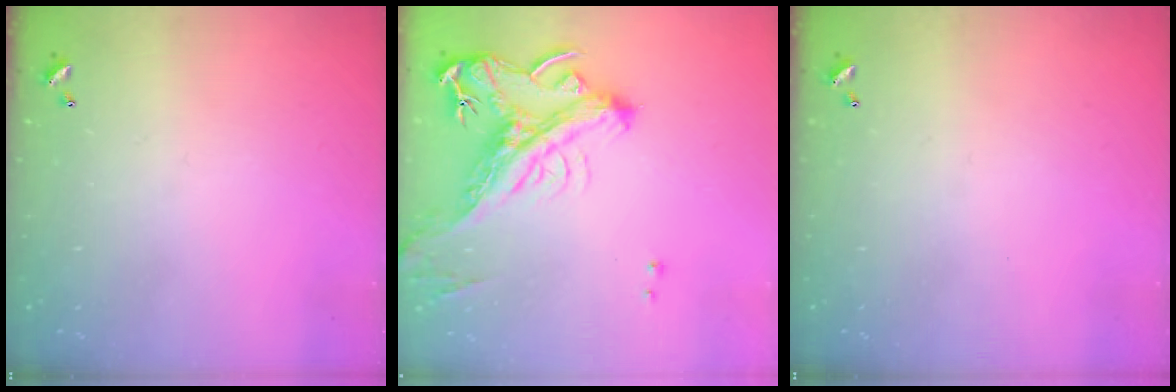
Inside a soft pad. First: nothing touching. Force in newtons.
{"total": 4.7, "press": 4.5, "slide": 1.3}
{"total": 0.0}